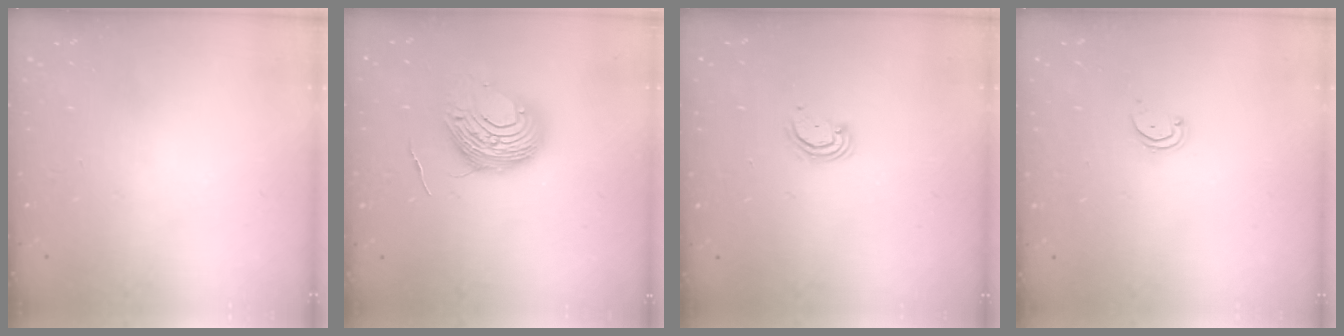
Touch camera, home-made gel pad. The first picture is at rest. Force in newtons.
{"total": 10.8, "press": 10.8, "slide": 1.1}
{"total": 2.9, "press": 2.9, "slide": 0.2}
{"total": 1.8, "press": 1.7, "slide": 0.2}